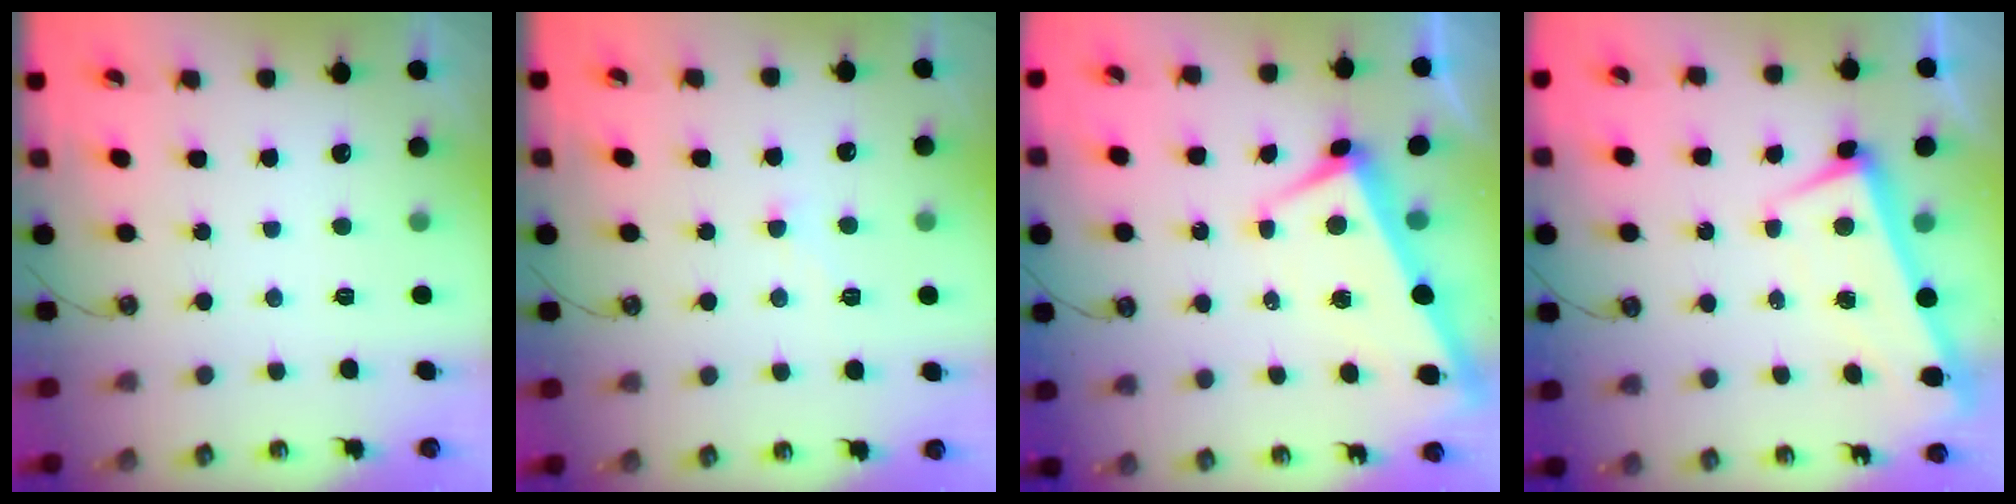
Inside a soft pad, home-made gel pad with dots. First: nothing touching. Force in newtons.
{"total": 0.8, "press": 0.6, "slide": 0.5}
{"total": 1.7, "press": 1.4, "slide": 1.0}
{"total": 1.6, "press": 0.6, "slide": 1.4}